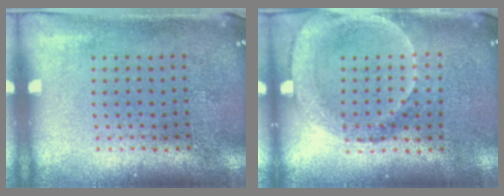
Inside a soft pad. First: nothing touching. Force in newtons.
{"total": 1.8, "press": 1.6, "slide": 0.8}